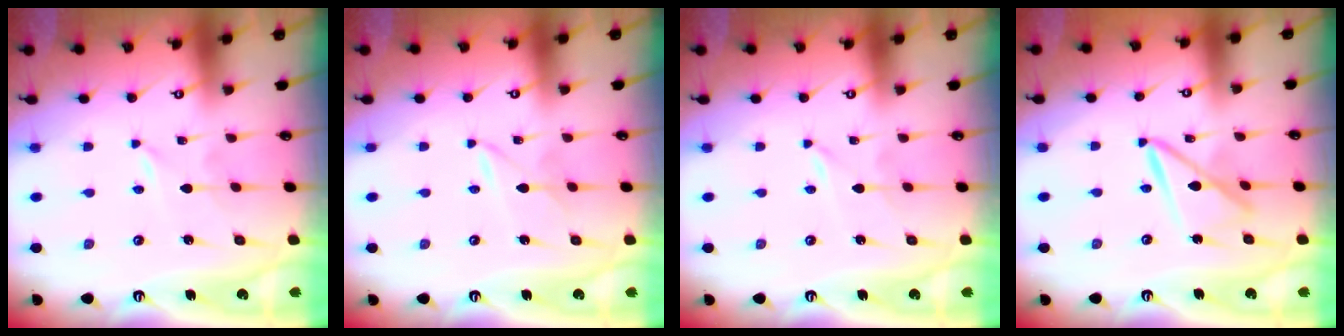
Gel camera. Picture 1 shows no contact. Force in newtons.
{"total": 1.7, "press": 1.6, "slide": 0.2}
{"total": 0.0}
{"total": 9.1, "press": 9.1, "slide": 0.8}